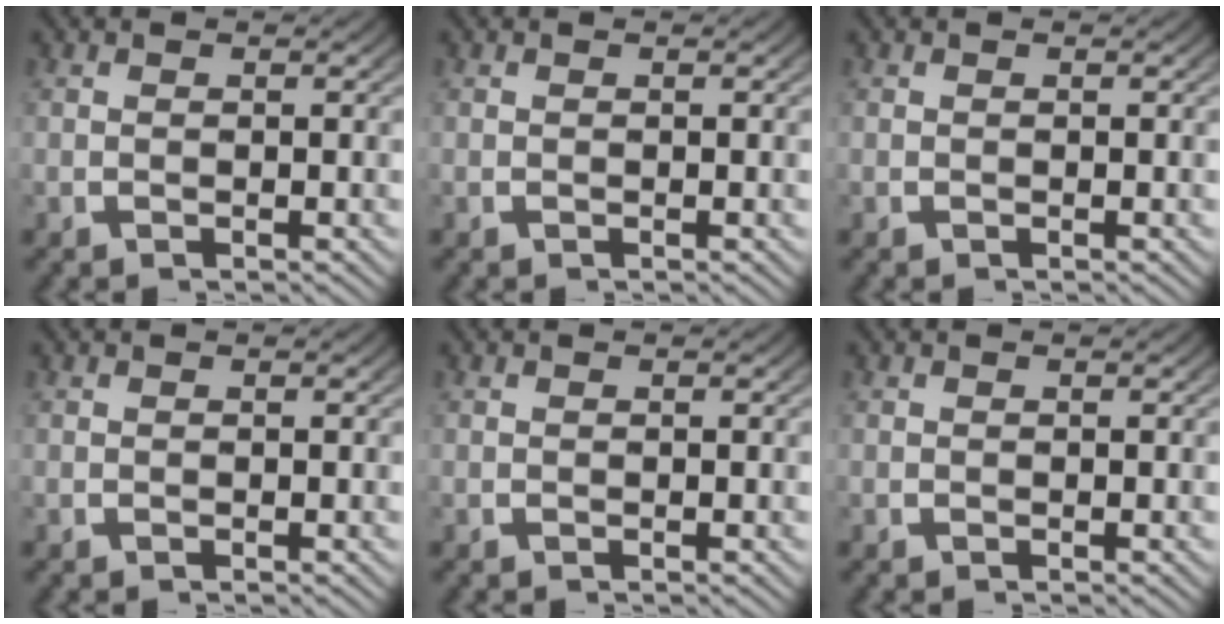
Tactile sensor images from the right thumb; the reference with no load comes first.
{"total": 0.0}
{"total": 0.0}
{"total": 0.0}
{"total": 0.0}
{"total": 0.0}